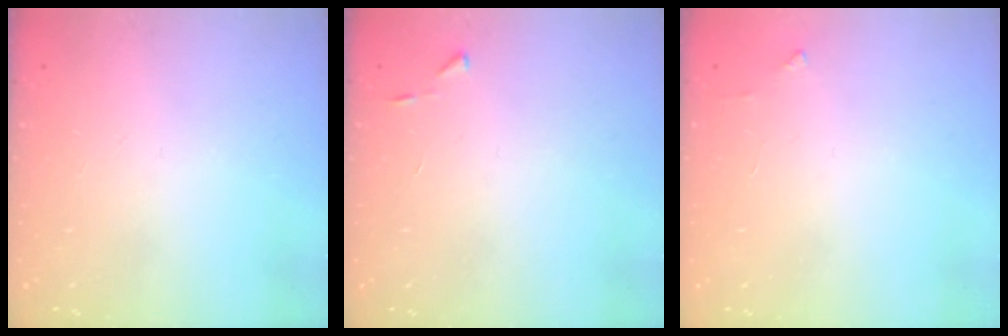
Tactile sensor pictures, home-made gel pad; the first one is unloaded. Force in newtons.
{"total": 2.7, "press": 2.7, "slide": 0.3}
{"total": 2.6, "press": 2.6, "slide": 0.2}